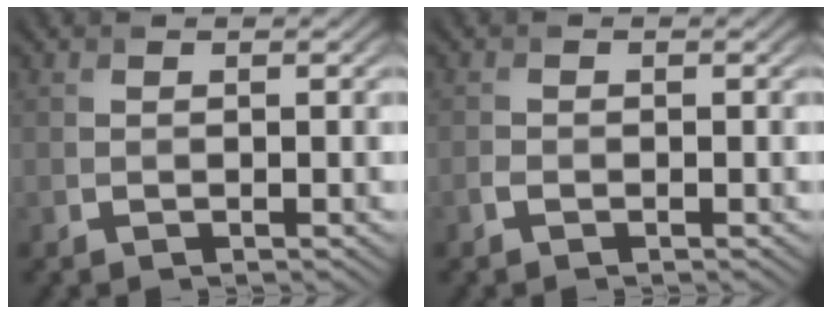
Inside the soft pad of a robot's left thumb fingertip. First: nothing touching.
{"total": 0.9, "force": [-0.7, 0.5, 0.4], "torque": [-0.013, -0.002, -0.013]}